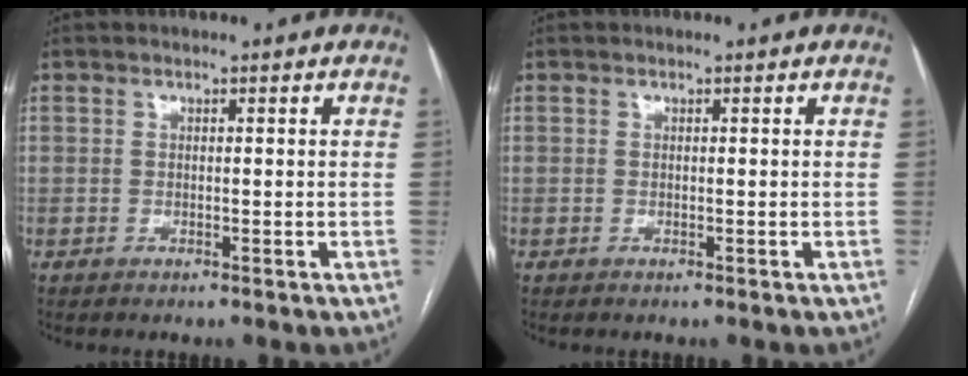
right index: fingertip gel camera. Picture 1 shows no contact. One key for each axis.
{"total": 0.0}